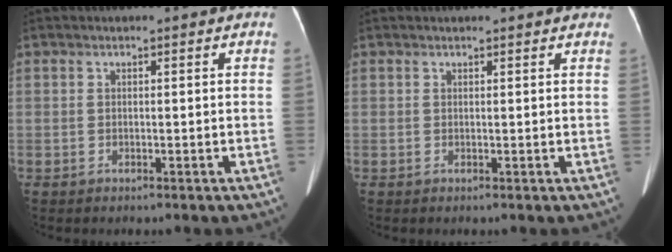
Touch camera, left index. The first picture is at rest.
{"total": 4.3, "force": [4.0, 0.9, 1.5], "torque": [-0.017, 0.020, 0.035]}